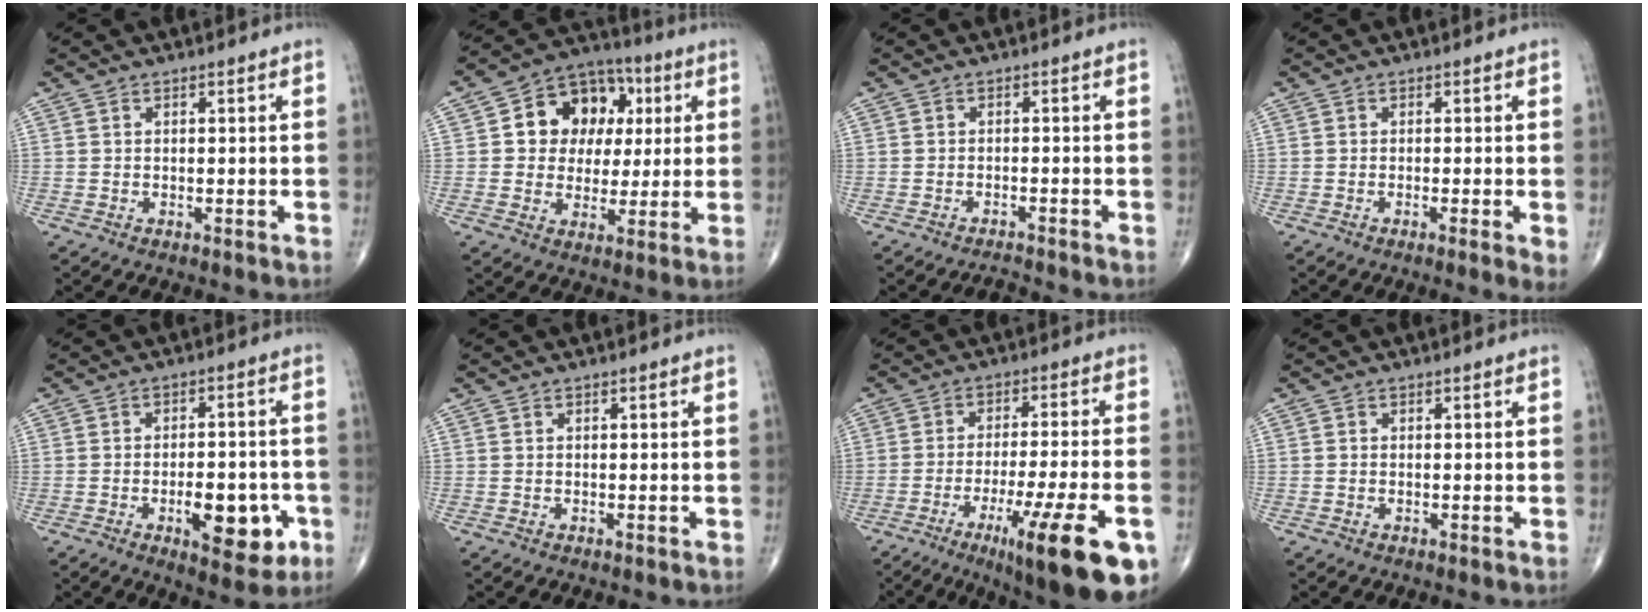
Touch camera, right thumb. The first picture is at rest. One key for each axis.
{"total": 14.2, "fx": 3.1, "fy": 11.2, "fz": 8.1, "tx": -0.075, "ty": 0.012, "tz": 0.044}
{"total": 1.7, "fx": -1.6, "fy": -0.1, "fz": 0.0, "tx": -0.012, "ty": 0.005, "tz": -0.026}
{"total": 2.5, "fx": -0.6, "fy": 0.2, "fz": 2.4, "tx": -0.045, "ty": -0.009, "tz": -0.013}
{"total": 11.4, "fx": -4.0, "fy": 5.2, "fz": 9.3, "tx": -0.108, "ty": 0.019, "tz": -0.049}
{"total": 0.0}
{"total": 19.7, "fx": -9.2, "fy": 3.5, "fz": 17.0, "tx": -0.217, "ty": 0.011, "tz": -0.133}
{"total": 0.0}